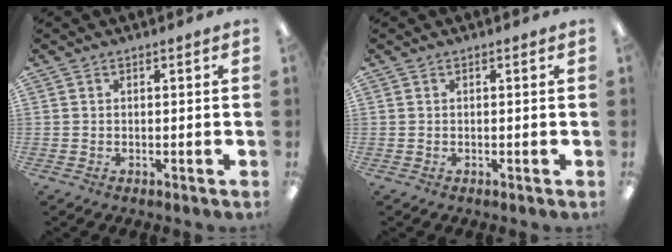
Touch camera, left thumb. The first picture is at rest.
{"total": 0.0}